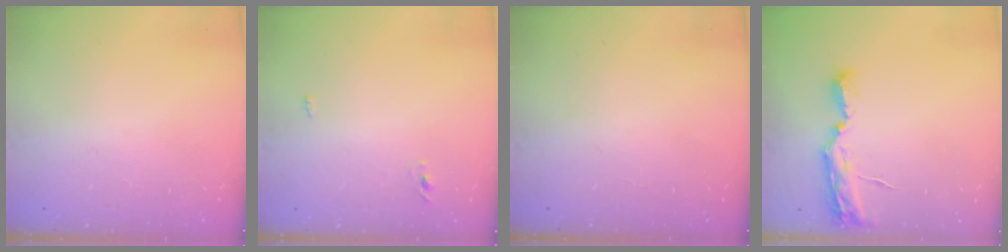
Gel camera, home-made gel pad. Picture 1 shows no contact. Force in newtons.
{"total": 2.4, "press": 2.2, "slide": 1.0}
{"total": 0.0}
{"total": 8.0, "press": 8.0, "slide": 0.7}